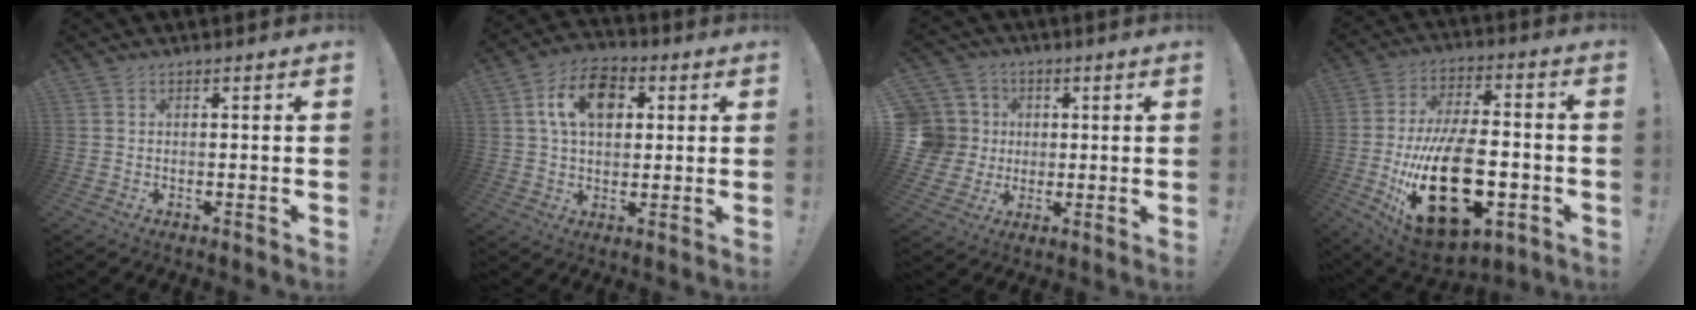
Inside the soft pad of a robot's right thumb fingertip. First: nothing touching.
{"total": 13.4, "force": [4.0, 9.0, 9.1], "torque": [-0.142, 0.011, 0.077]}
{"total": 10.0, "force": [0.9, 9.5, 3.0], "torque": [-0.067, 0.002, 0.027]}
{"total": 28.6, "force": [-7.0, 15.3, 23.1], "torque": [-0.429, 0.034, -0.098]}